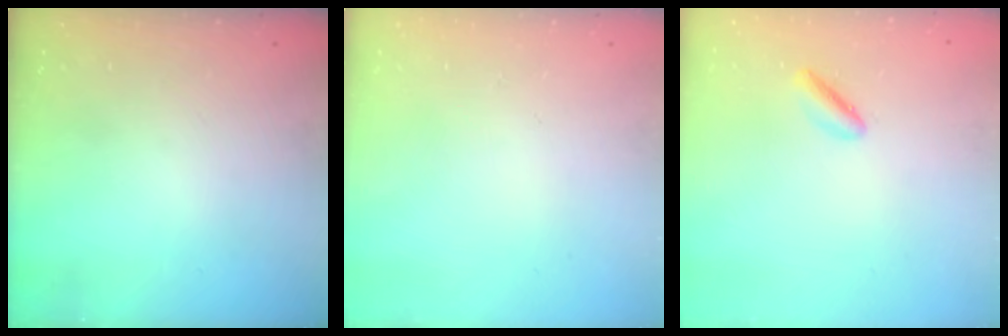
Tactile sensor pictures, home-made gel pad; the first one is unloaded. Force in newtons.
{"total": 0.0}
{"total": 2.0, "press": 2.0, "slide": 0.3}